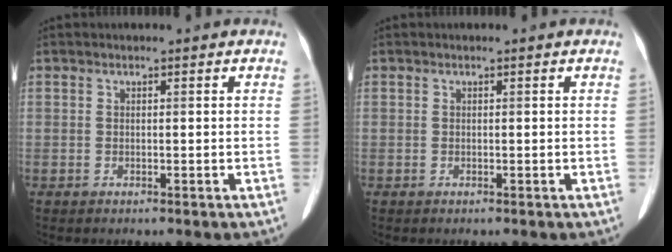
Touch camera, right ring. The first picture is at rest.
{"total": 0.0}